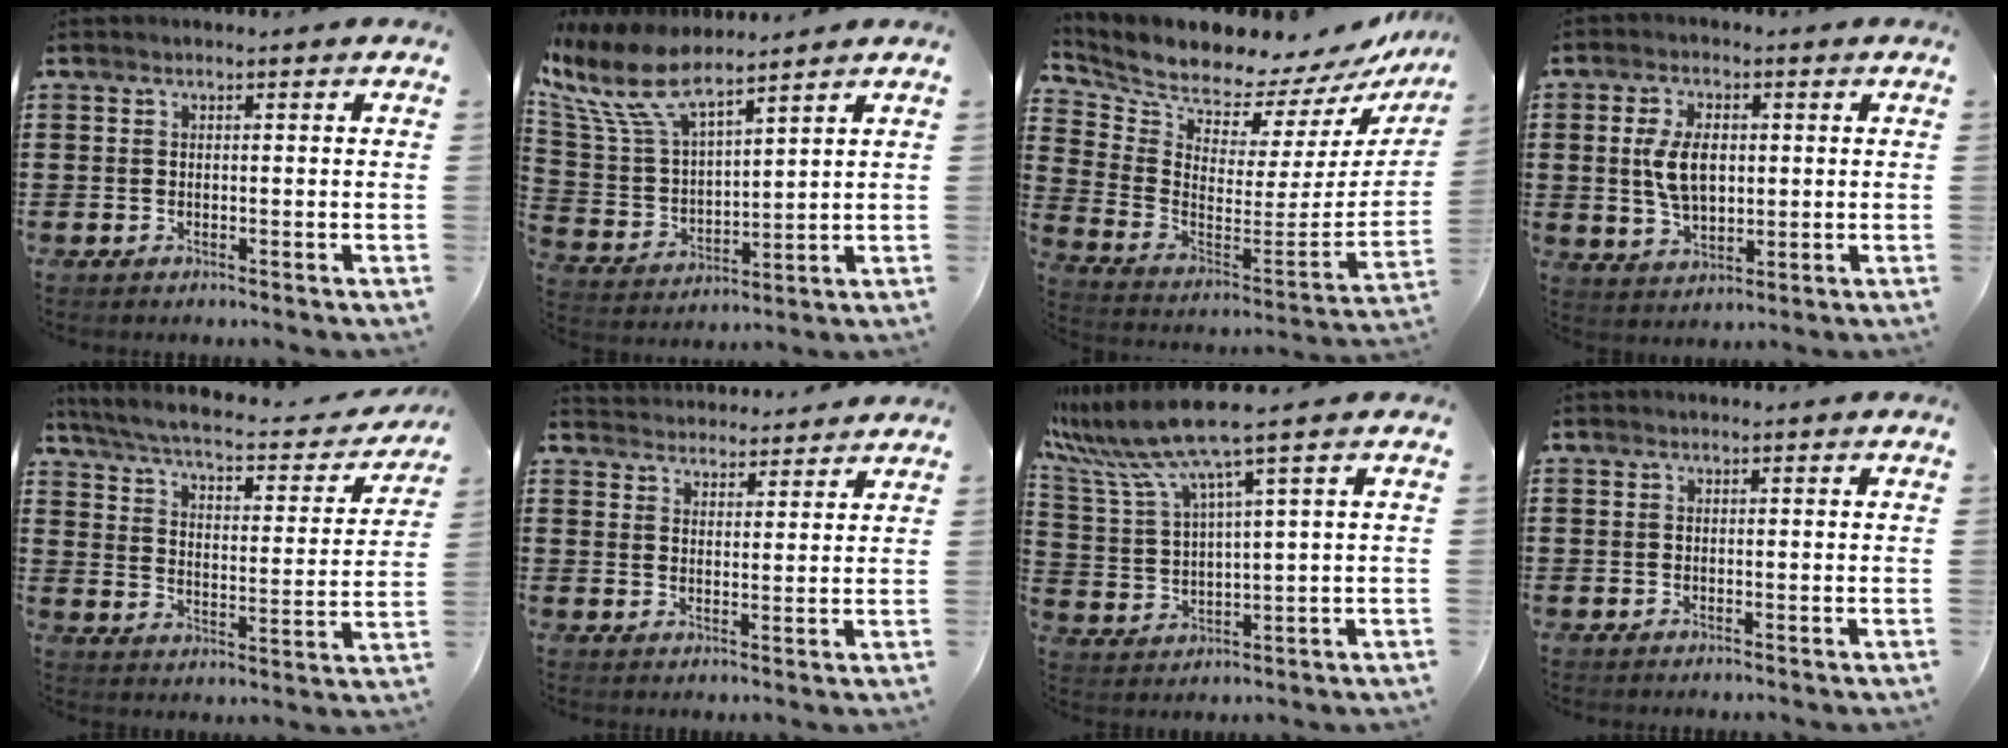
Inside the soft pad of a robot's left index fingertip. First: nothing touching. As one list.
[{"total": 10.4, "force": [8.1, 2.9, 5.7], "torque": [-0.156, -0.040, 0.143]}, {"total": 7.0, "force": [6.9, 0.9, -0.1], "torque": [-0.052, -0.082, 0.115]}, {"total": 6.8, "force": [0.9, 3.9, 5.5], "torque": [-0.119, 0.005, 0.010]}, {"total": 4.7, "force": [4.1, 0.3, 2.3], "torque": [-0.067, -0.032, 0.061]}, {"total": 3.5, "force": [3.4, 0.0, -0.5], "torque": [-0.003, -0.017, 0.063]}, {"total": 8.4, "force": [6.3, -0.4, 5.6], "torque": [-0.148, -0.040, 0.101]}, {"total": 0.0}]